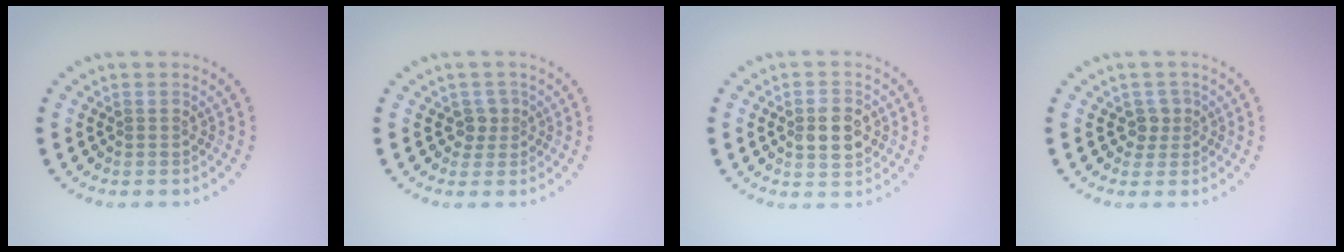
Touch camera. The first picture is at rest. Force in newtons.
{"total": 1.6, "press": 1.1, "slide": 1.2}
{"total": 3.6, "press": 3.5, "slide": 0.2}
{"total": 1.6, "press": 1.1, "slide": 1.2}